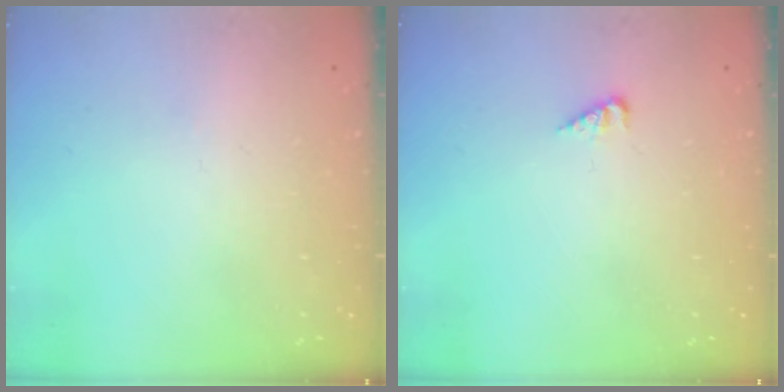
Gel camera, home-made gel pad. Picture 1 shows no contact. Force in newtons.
{"total": 2.6, "press": 2.6, "slide": 0.2}